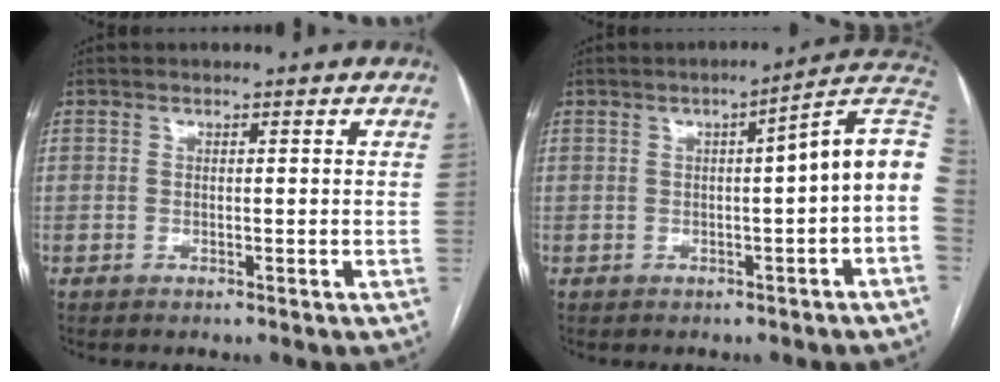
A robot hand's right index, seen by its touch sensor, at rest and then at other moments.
{"total": 9.4, "force": [0.1, 0.1, 9.4], "torque": [-0.116, 0.030, -0.006]}